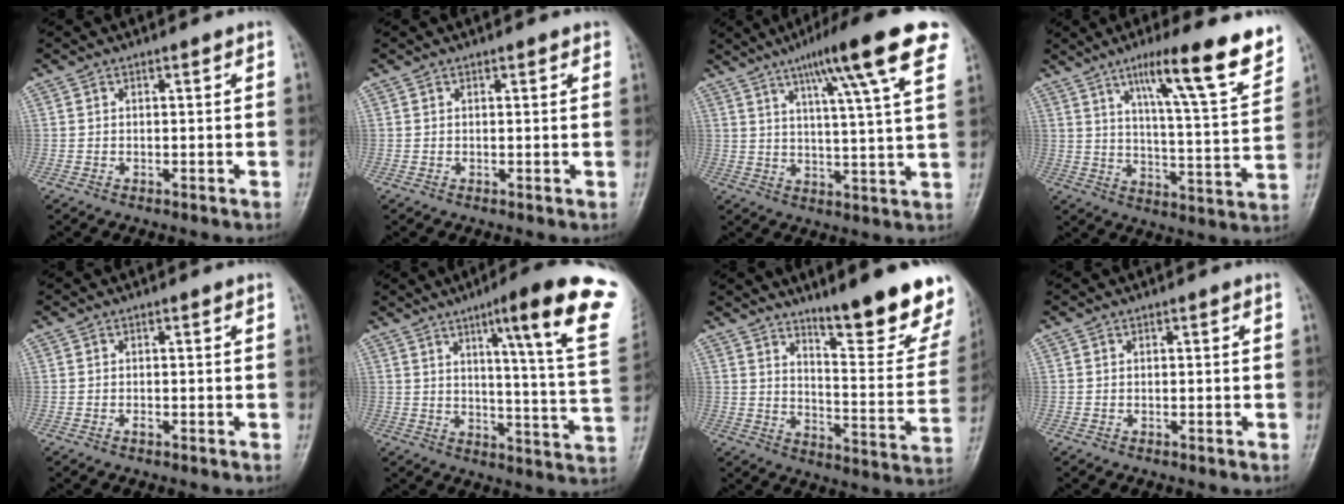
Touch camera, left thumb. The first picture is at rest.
{"total": 1.3, "force": [1.0, 0.4, 0.8], "torque": [-0.007, 0.000, 0.009]}
{"total": 17.1, "force": [9.4, 1.9, 14.1], "torque": [-0.197, -0.022, 0.127]}
{"total": 18.6, "force": [11.4, 2.3, 14.5], "torque": [-0.190, -0.052, 0.171]}
{"total": 0.7, "force": [-0.2, 0.3, 0.6], "torque": [-0.010, 0.002, -0.001]}
{"total": 21.2, "force": [11.0, 1.7, 18.0], "torque": [-0.224, -0.041, 0.138]}
{"total": 19.2, "force": [13.1, 3.4, 13.6], "torque": [-0.152, -0.095, 0.192]}
{"total": 0.0}